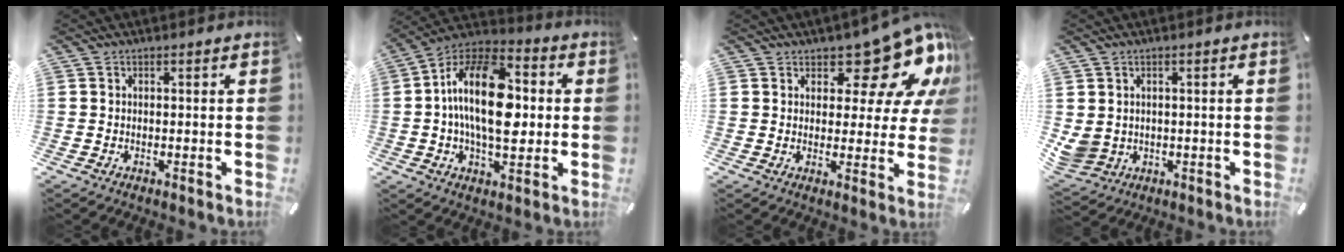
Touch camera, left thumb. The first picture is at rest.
{"total": 20.2, "force": [0.8, 11.3, 16.7], "torque": [-0.317, 0.005, 0.007]}
{"total": 14.8, "force": [9.7, 6.7, 8.8], "torque": [-0.104, -0.079, 0.159]}
{"total": 4.6, "force": [1.0, 4.3, 1.3], "torque": [-0.037, -0.002, 0.019]}